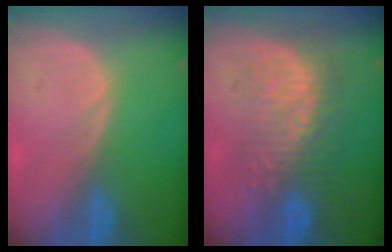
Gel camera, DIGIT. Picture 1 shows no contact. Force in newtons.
{"total": 8.9, "press": 8.7, "slide": 1.9}